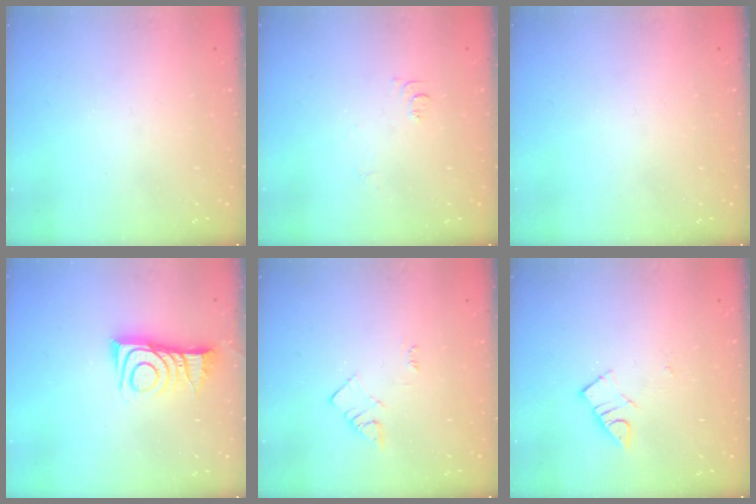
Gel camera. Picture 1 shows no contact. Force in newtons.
{"total": 5.7, "press": 5.6, "slide": 0.7}
{"total": 0.0}
{"total": 10.3, "press": 10.3, "slide": 0.1}
{"total": 3.5, "press": 3.4, "slide": 0.4}
{"total": 3.6, "press": 3.6, "slide": 0.3}